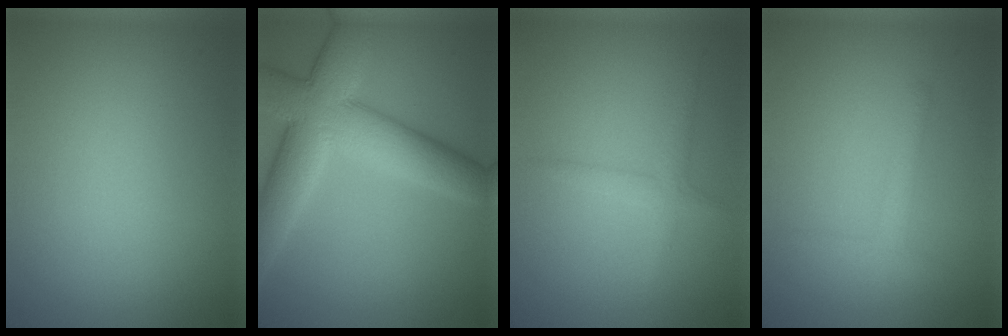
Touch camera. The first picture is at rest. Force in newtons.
{"total": 9.6, "press": 9.6, "slide": 0.7}
{"total": 1.6, "press": 1.6, "slide": 0.1}
{"total": 1.6, "press": 1.6, "slide": 0.1}